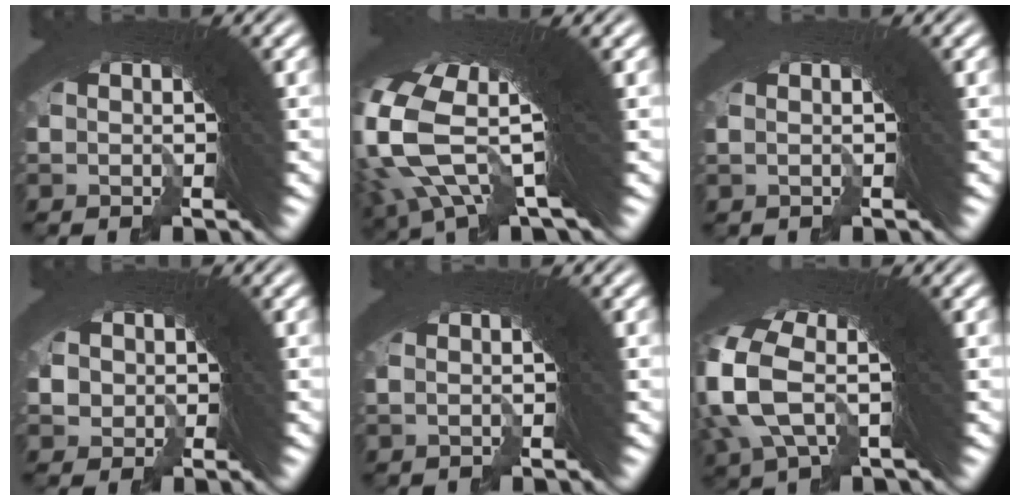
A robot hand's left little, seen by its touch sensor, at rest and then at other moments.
{"total": 10.5, "force": [2.0, 4.5, 9.3], "torque": [-0.195, -0.004, 0.033]}
{"total": 0.0}
{"total": 2.6, "force": [-0.5, 2.4, 0.7], "torque": [-0.008, 0.003, -0.012]}
{"total": 0.0}
{"total": 6.2, "force": [0.8, 3.4, 5.1], "torque": [-0.142, -0.017, 0.018]}